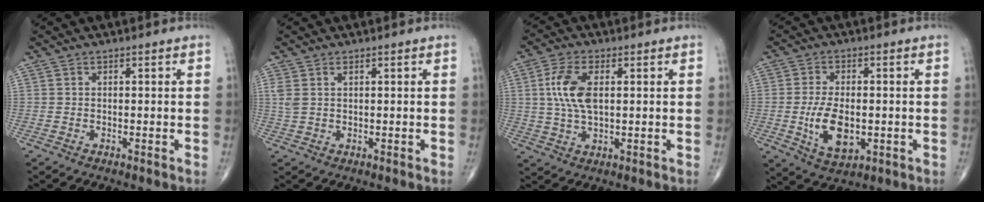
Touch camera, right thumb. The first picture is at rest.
{"total": 2.3, "force": [1.0, 1.0, 1.8], "torque": [-0.055, 0.011, 0.029]}
{"total": 8.5, "force": [1.5, 4.2, 7.3], "torque": [-0.161, 0.002, 0.030]}
{"total": 9.5, "force": [-1.5, 5.2, 7.9], "torque": [-0.134, -0.007, -0.018]}